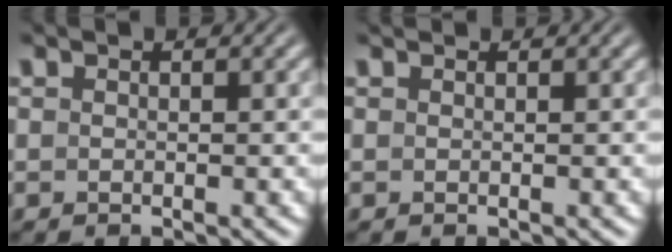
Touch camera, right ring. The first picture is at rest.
{"total": 0.6, "force": [0.4, -0.4, -0.1], "torque": [0.007, -0.003, 0.010]}